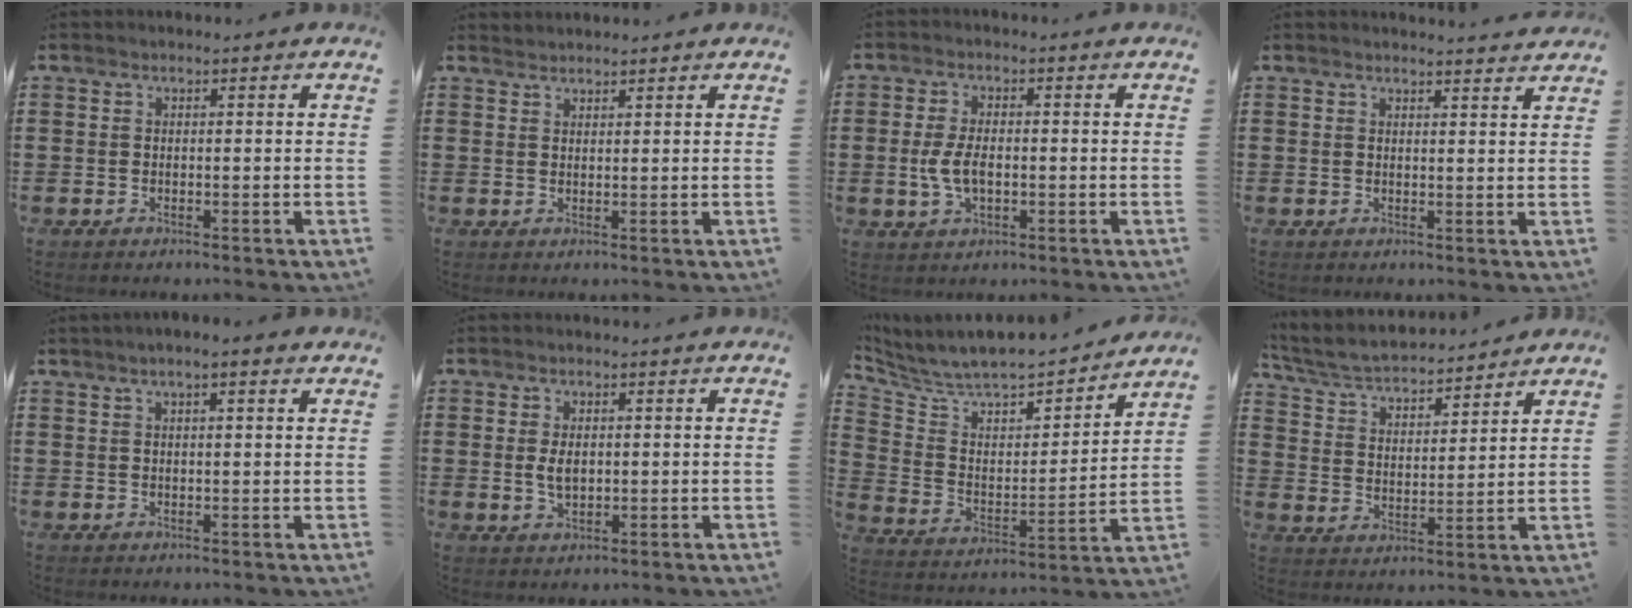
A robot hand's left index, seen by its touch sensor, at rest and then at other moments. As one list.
[{"total": 1.4, "force": [1.4, 0.1, -0.2], "torque": [0.000, 0.001, 0.029]}, {"total": 5.1, "force": [-0.5, 2.5, 4.4], "torque": [-0.107, -0.004, -0.017]}, {"total": 2.0, "force": [2.0, -0.1, 0.3], "torque": [-0.002, -0.007, 0.037]}, {"total": 2.3, "force": [1.6, 0.1, 1.7], "torque": [-0.034, 0.004, 0.028]}, {"total": 3.1, "force": [0.3, 1.8, 2.6], "torque": [-0.053, 0.006, 0.005]}, {"total": 6.1, "force": [5.7, 1.5, 1.2], "torque": [-0.060, -0.056, 0.092]}, {"total": 4.8, "force": [4.5, 0.7, 1.5], "torque": [-0.052, -0.028, 0.073]}]